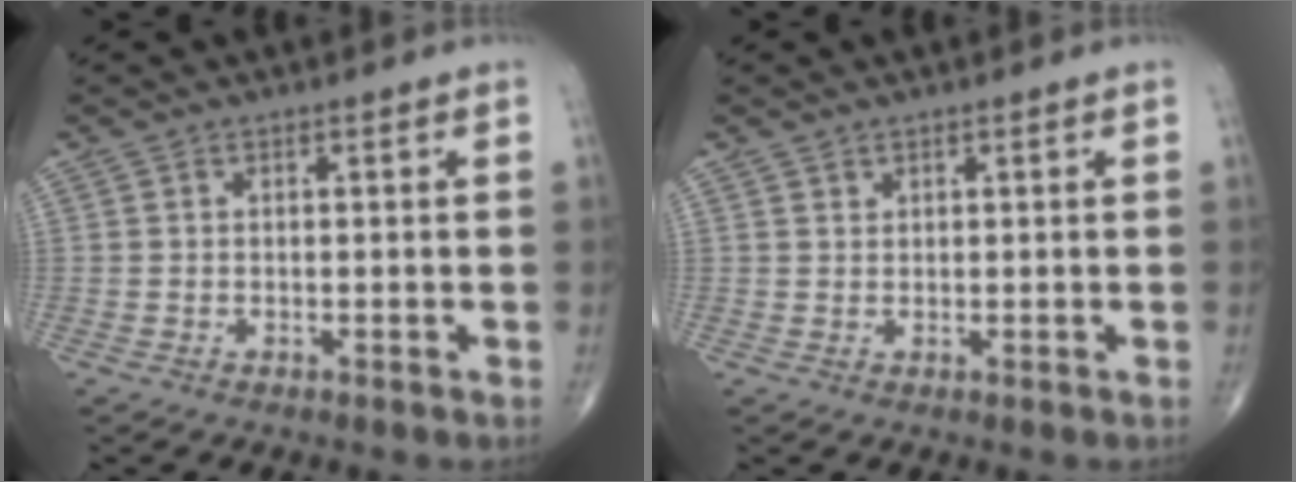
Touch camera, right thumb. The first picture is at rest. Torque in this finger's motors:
{"motor_torque": [-0.45, 0.29, -0.14, 0.00, 0.02]}